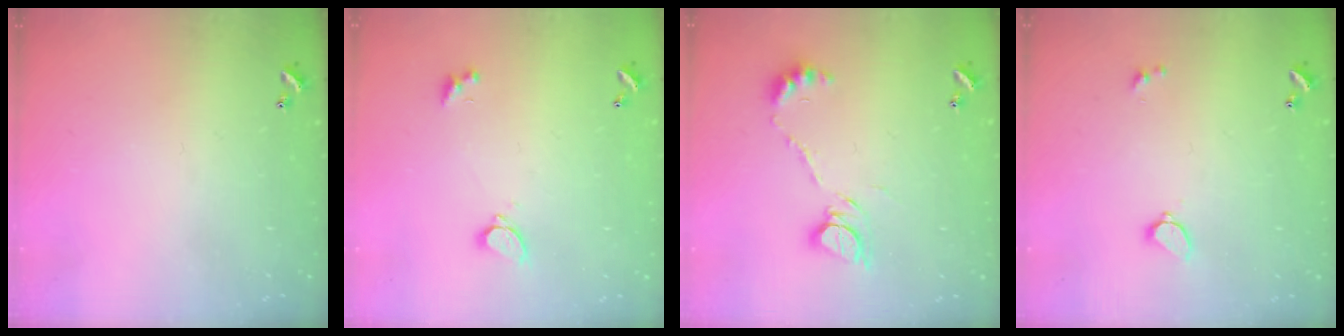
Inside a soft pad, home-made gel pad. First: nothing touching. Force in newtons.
{"total": 2.1, "press": 1.8, "slide": 1.0}
{"total": 9.7, "press": 9.6, "slide": 0.9}
{"total": 1.7, "press": 1.6, "slide": 0.5}